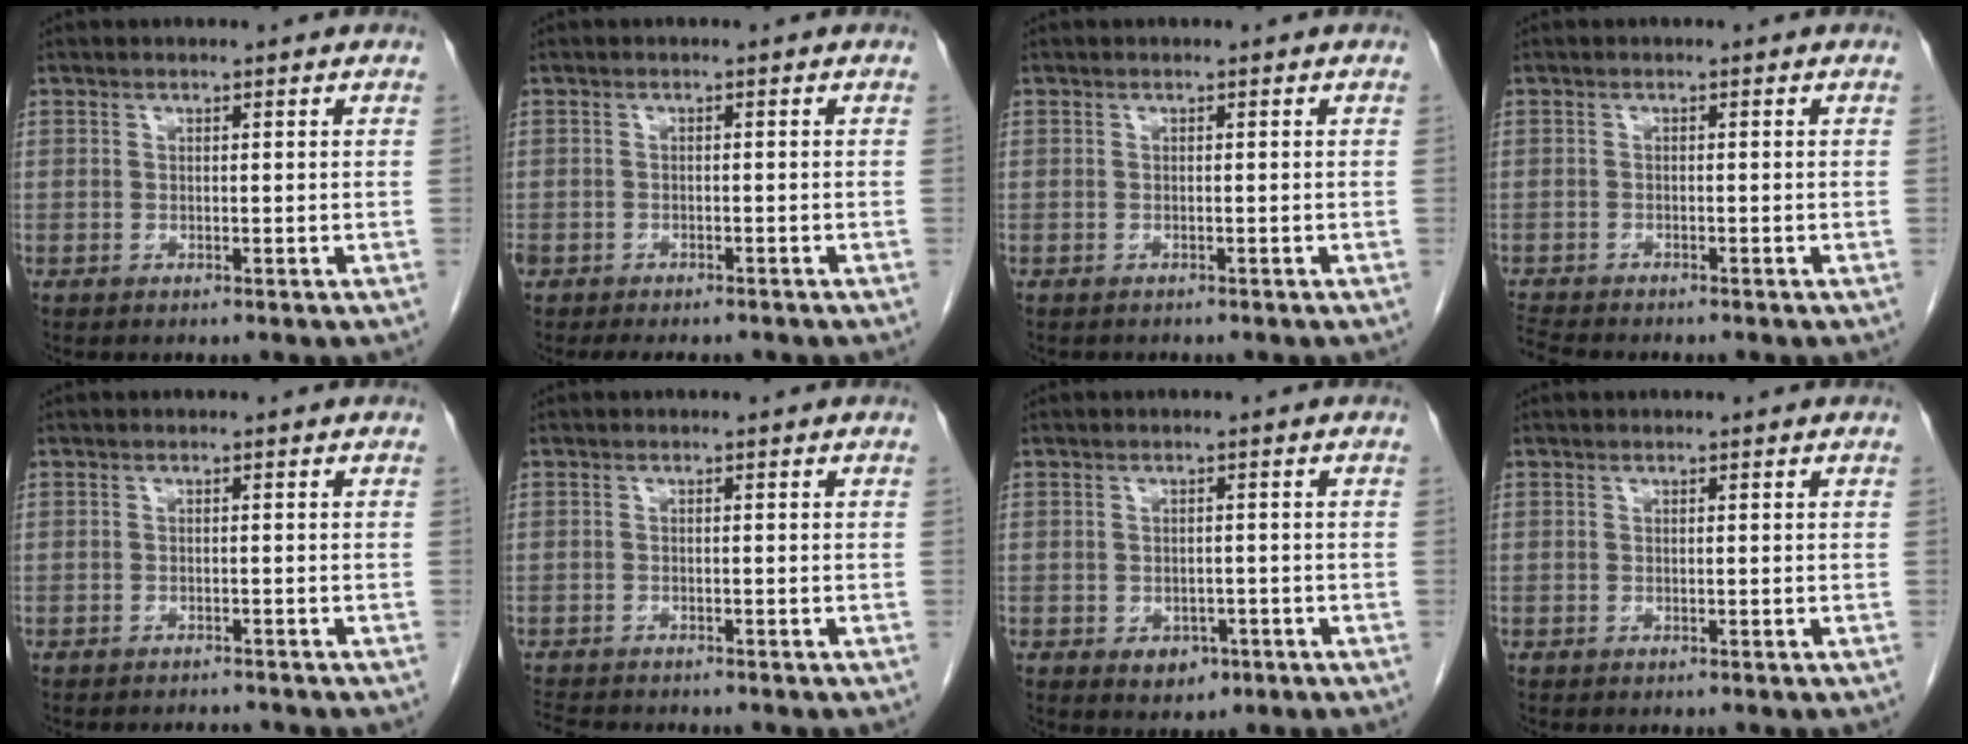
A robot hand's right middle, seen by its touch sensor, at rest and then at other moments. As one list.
[{"total": 8.1, "force": [-6.6, 3.2, 3.4], "torque": [-0.064, -0.005, -0.088]}, {"total": 0.7, "force": [-0.7, 0.3, 0.1], "torque": [-0.013, -0.002, -0.010]}, {"total": 3.8, "force": [-3.7, 0.2, 1.1], "torque": [-0.027, -0.017, -0.065]}, {"total": 2.5, "force": [-2.5, 0.2, 0.0], "torque": [0.001, -0.008, -0.037]}, {"total": 5.0, "force": [-4.7, 0.9, 1.6], "torque": [-0.028, -0.013, -0.077]}, {"total": 3.1, "force": [-1.4, 2.2, 1.7], "torque": [-0.019, 0.001, -0.008]}, {"total": 0.0}]